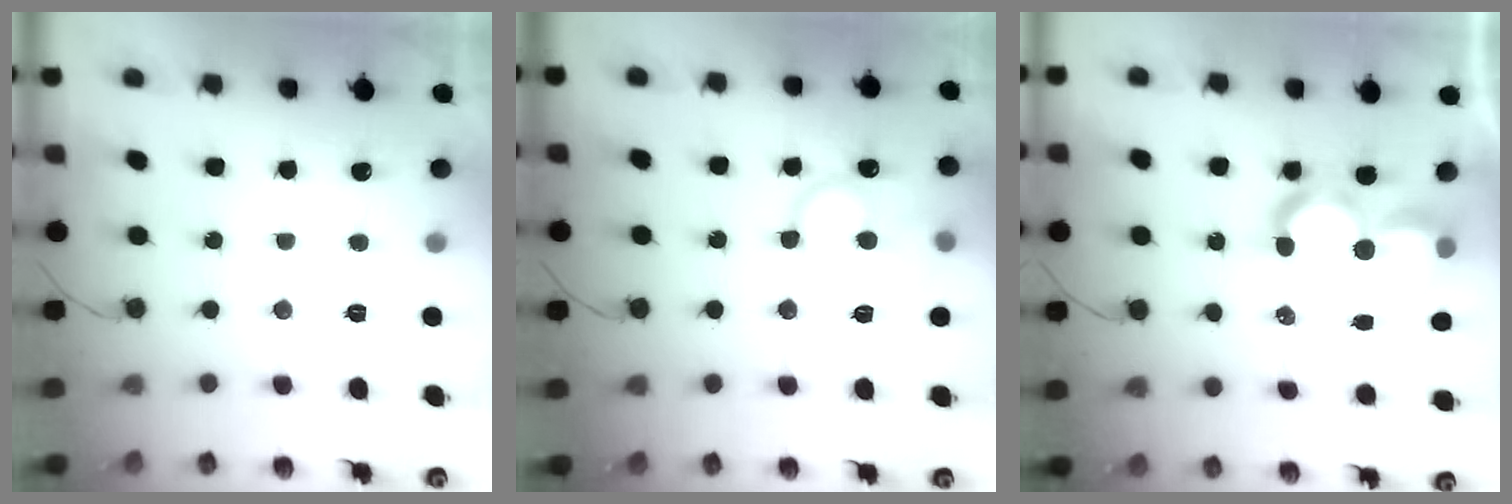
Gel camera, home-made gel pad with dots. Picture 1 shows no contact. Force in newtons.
{"total": 13.7, "press": 13.6, "slide": 1.5}
{"total": 12.4, "press": 12.3, "slide": 1.1}